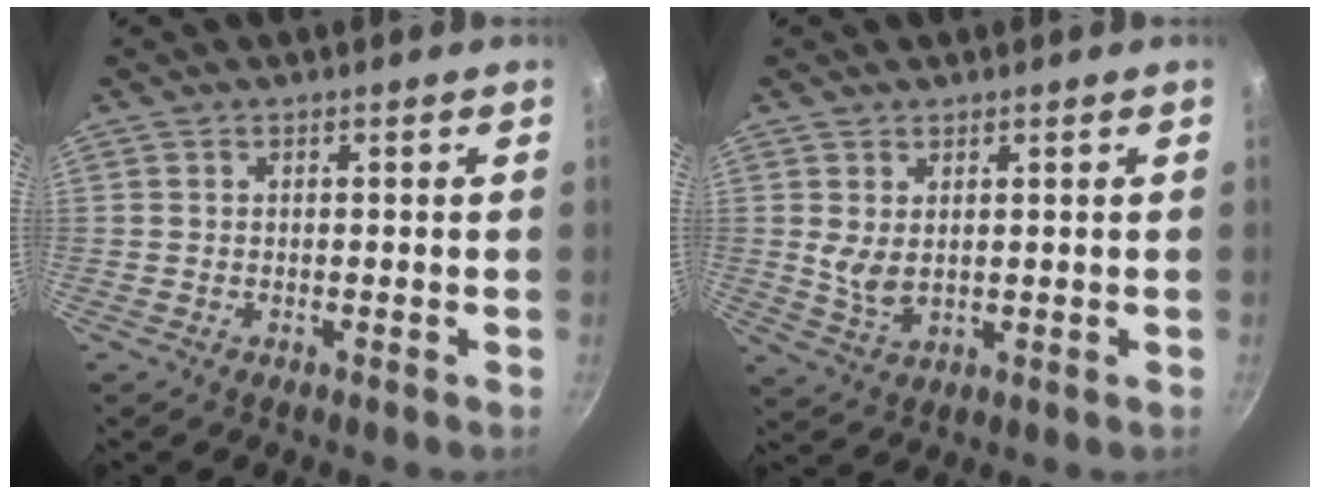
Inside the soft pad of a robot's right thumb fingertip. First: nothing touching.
{"total": 4.3, "force": [1.2, 2.4, 3.4], "torque": [-0.059, -0.018, 0.031]}